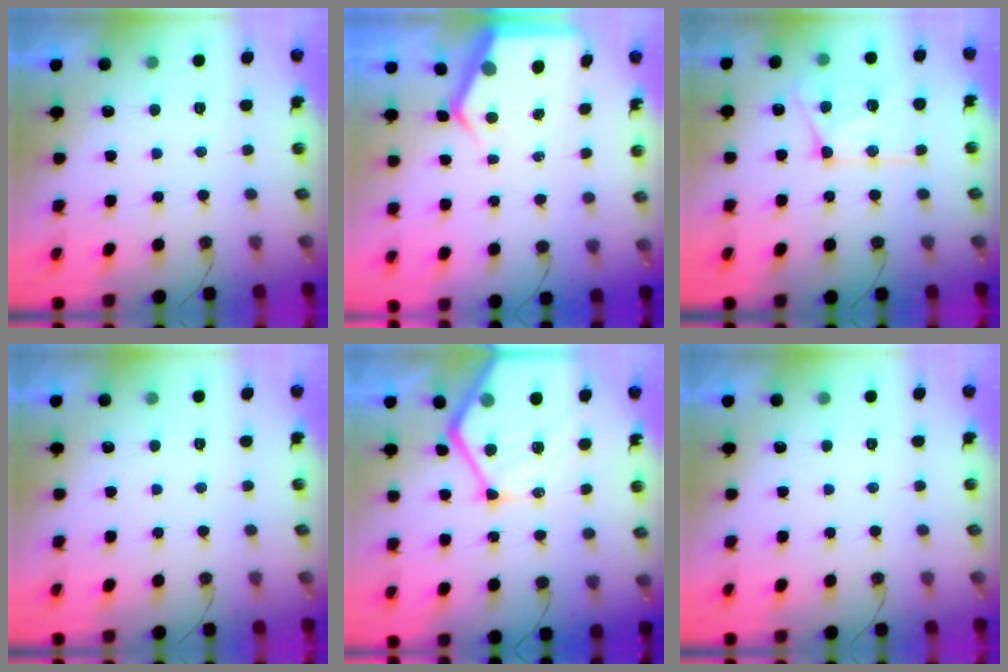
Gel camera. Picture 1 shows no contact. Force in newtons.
{"total": 4.6, "press": 4.5, "slide": 0.5}
{"total": 16.3, "press": 16.2, "slide": 1.7}
{"total": 0.0}
{"total": 21.9, "press": 21.8, "slide": 2.4}
{"total": 0.0}